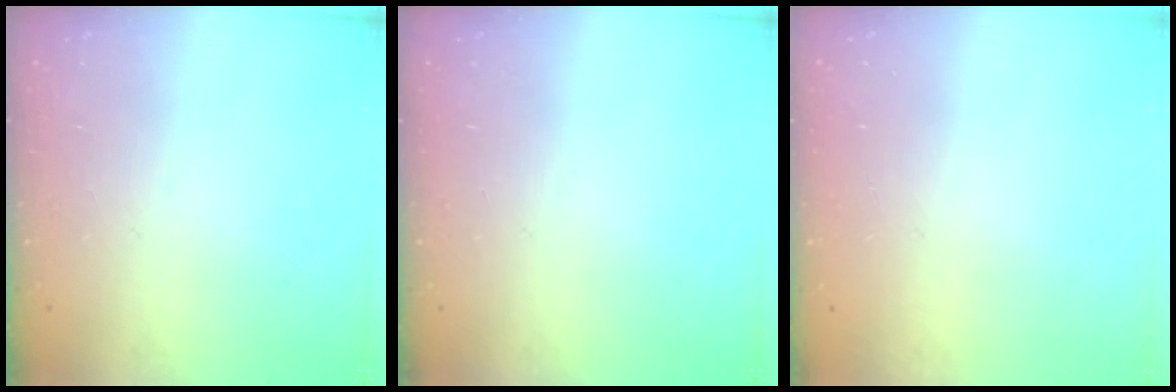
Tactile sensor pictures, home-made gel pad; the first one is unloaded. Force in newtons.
{"total": 0.0}
{"total": 0.0}